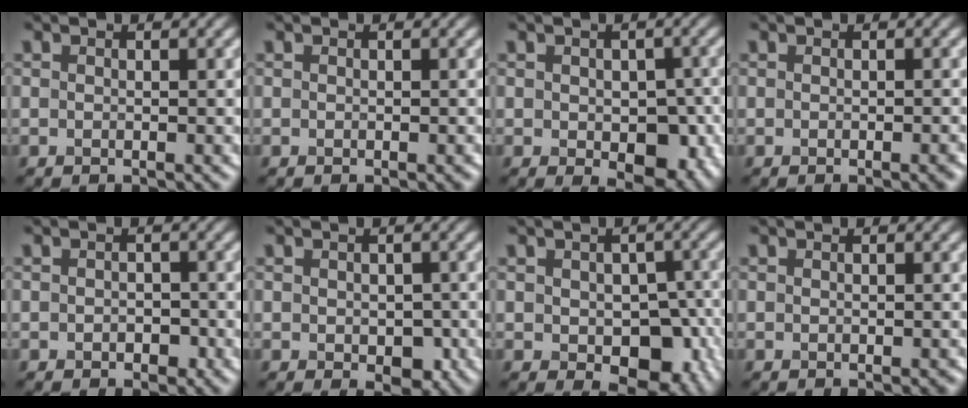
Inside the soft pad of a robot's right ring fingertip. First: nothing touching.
{"total": 0.0}
{"total": 5.0, "force": [-0.9, 3.1, 3.8], "torque": [-0.047, -0.012, -0.008]}
{"total": 0.6, "force": [-0.4, 0.1, 0.5], "torque": [-0.003, 0.000, -0.004]}
{"total": 1.1, "force": [-0.4, 0.9, 0.5], "torque": [-0.003, -0.003, -0.008]}
{"total": 2.2, "force": [-0.3, 1.6, 1.5], "torque": [-0.018, -0.008, -0.002]}
{"total": 6.4, "force": [-1.4, 4.2, 4.6], "torque": [-0.058, -0.013, -0.010]}
{"total": 0.0}